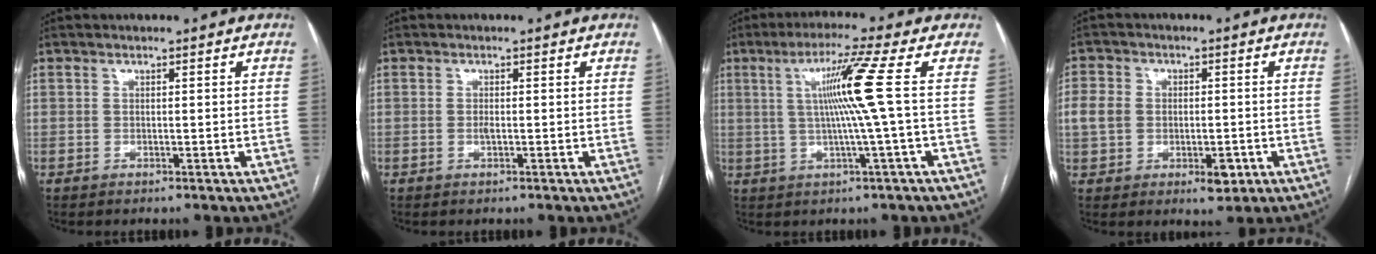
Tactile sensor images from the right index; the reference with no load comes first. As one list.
[{"total": 0.6, "force": [-0.1, 0.1, 0.6], "torque": [-0.014, -0.001, -0.003]}, {"total": 8.6, "force": [1.1, -2.5, 8.2], "torque": [-0.142, 0.006, 0.029]}, {"total": 7.5, "force": [-1.4, 5.4, 5.0], "torque": [-0.085, 0.010, -0.016]}]